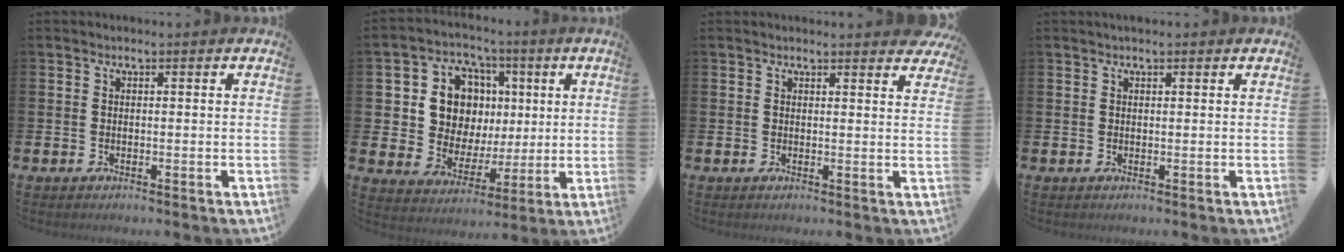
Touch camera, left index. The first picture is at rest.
{"total": 10.3, "force": [3.0, 8.8, 4.4], "torque": [-0.118, -0.006, 0.057]}
{"total": 2.1, "force": [2.1, 0.1, 0.1], "torque": [0.011, -0.017, 0.035]}
{"total": 0.9, "force": [0.8, 0.3, 0.3], "torque": [0.004, 0.000, 0.010]}